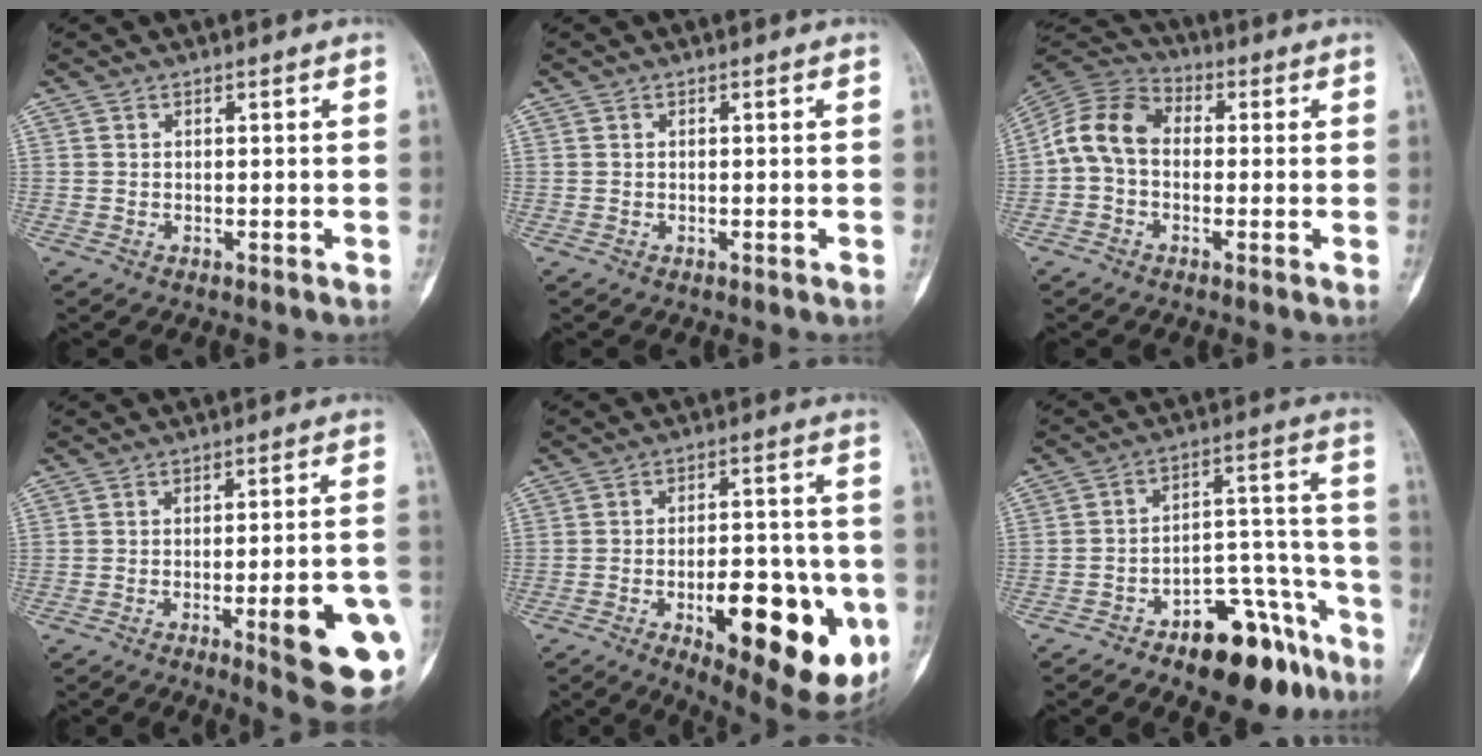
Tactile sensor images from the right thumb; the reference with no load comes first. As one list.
[{"total": 0.0}, {"total": 9.9, "force": [-0.2, 7.4, 6.7], "torque": [-0.115, 0.029, -0.021]}, {"total": 15.4, "force": [-5.0, 3.2, 14.1], "torque": [-0.153, 0.014, -0.056]}, {"total": 20.9, "force": [-6.3, 8.8, 17.9], "torque": [-0.188, 0.006, -0.066]}, {"total": 16.4, "force": [-10.6, 7.4, 10.1], "torque": [-0.098, 0.104, -0.158]}]